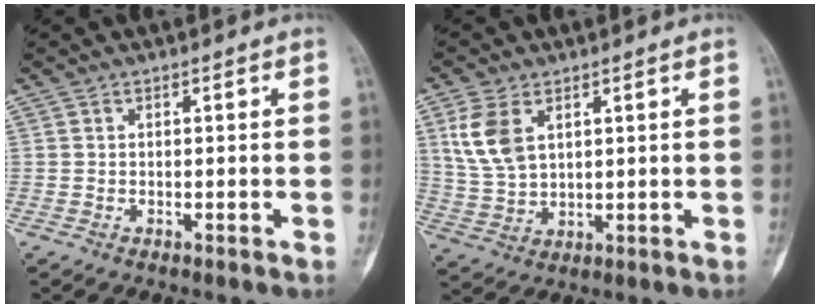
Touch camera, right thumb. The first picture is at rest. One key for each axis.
{"total": 8.1, "fx": 3.2, "fy": 4.8, "fz": 5.7, "tx": -0.113, "ty": -0.006, "tz": 0.072}